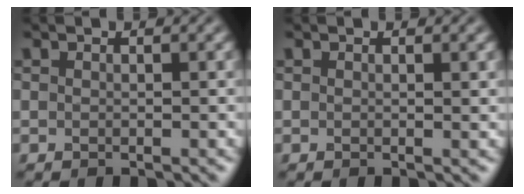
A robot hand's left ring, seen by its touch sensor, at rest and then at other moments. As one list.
[{"total": 0.5, "force": [0.3, 0.1, 0.4], "torque": [-0.003, 0.000, 0.003]}]